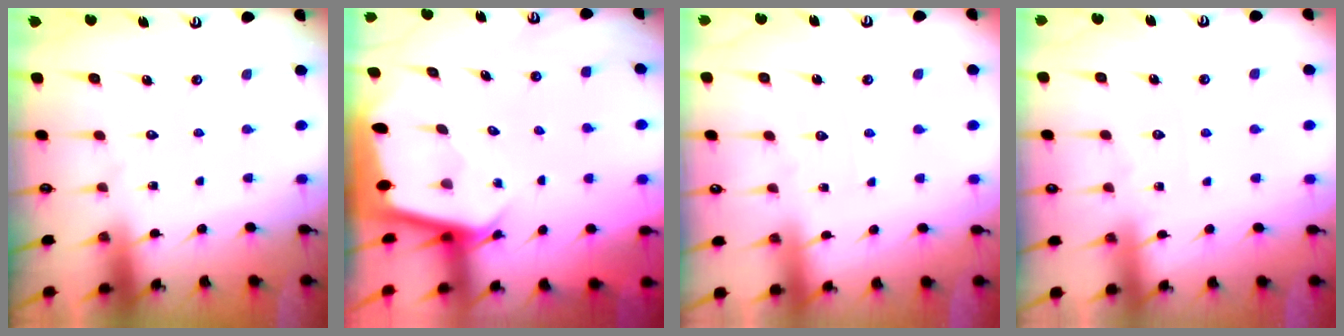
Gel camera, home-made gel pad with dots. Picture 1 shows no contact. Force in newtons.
{"total": 3.4, "press": 3.4, "slide": 0.3}
{"total": 2.9, "press": 2.9, "slide": 0.4}
{"total": 3.1, "press": 3.1, "slide": 0.4}